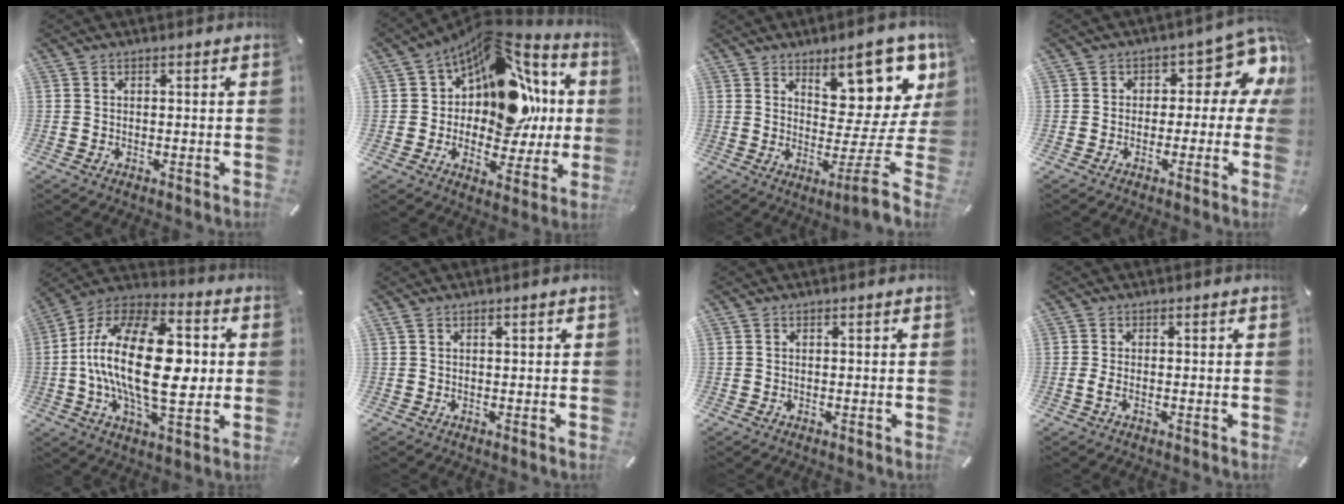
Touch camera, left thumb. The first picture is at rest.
{"total": 15.8, "force": [5.2, 11.3, 9.9], "torque": [-0.135, -0.055, 0.090]}
{"total": 16.8, "force": [7.0, 4.6, 14.5], "torque": [-0.186, -0.066, 0.103]}
{"total": 10.3, "force": [3.5, 6.2, 7.4], "torque": [-0.084, -0.029, 0.060]}
{"total": 26.6, "force": [-0.3, 13.6, 22.9], "torque": [-0.441, -0.001, -0.010]}
{"total": 1.1, "force": [0.5, 0.4, 0.9], "torque": [-0.018, 0.002, 0.007]}
{"total": 0.0}
{"total": 1.8, "force": [-0.5, 0.8, 1.5], "torque": [-0.027, 0.002, -0.008]}